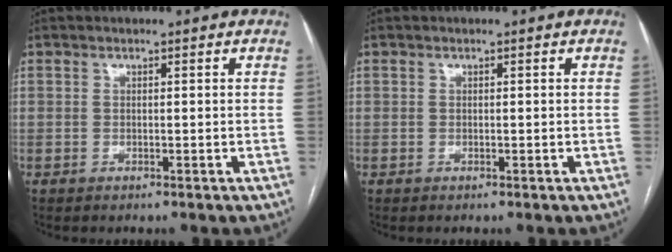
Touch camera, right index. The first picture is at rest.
{"total": 0.0}